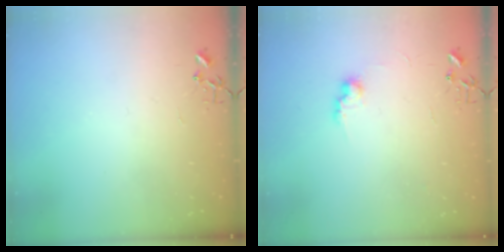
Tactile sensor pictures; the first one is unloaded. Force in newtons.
{"total": 7.5, "press": 7.4, "slide": 0.3}